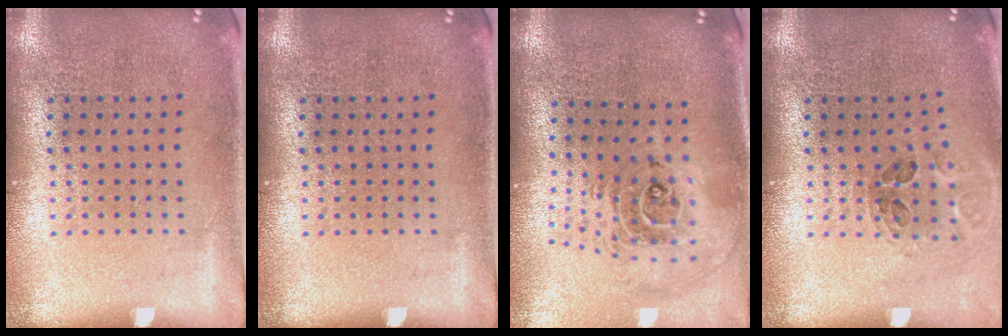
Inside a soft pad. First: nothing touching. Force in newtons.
{"total": 0.0}
{"total": 2.3, "press": 1.8, "slide": 1.5}
{"total": 1.0, "press": 1.0, "slide": 0.1}